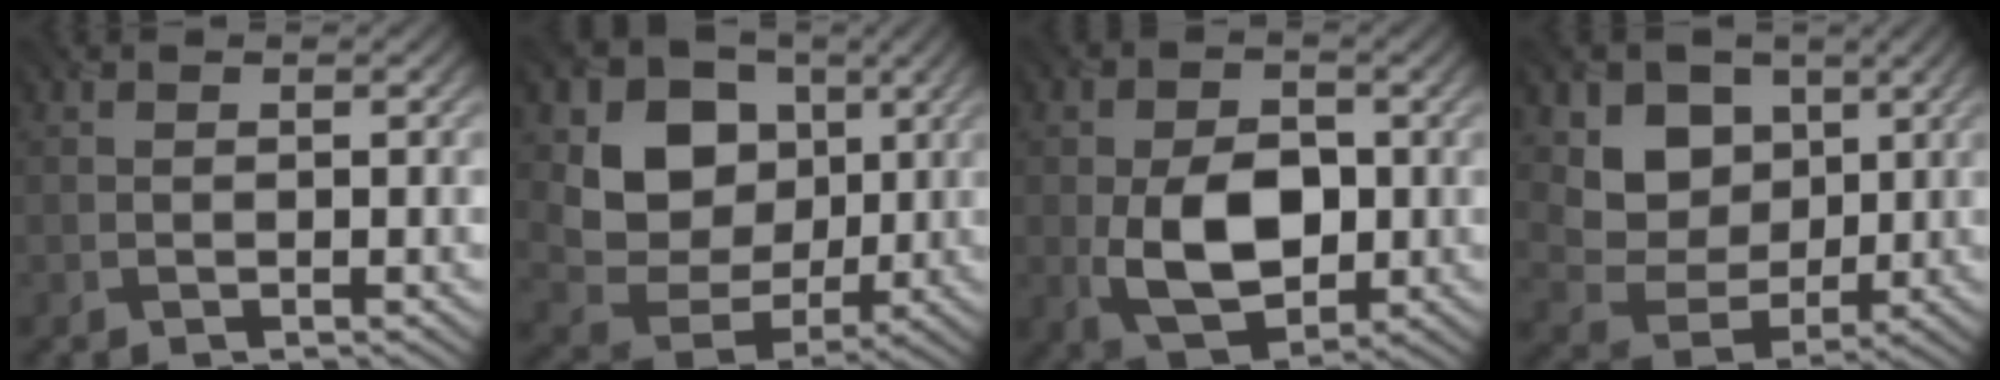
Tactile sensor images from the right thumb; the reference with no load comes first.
{"total": 10.7, "force": [3.0, 8.7, 5.4], "torque": [-0.116, -0.014, 0.045]}
{"total": 8.9, "force": [-1.2, 5.8, 6.7], "torque": [-0.133, -0.011, -0.023]}
{"total": 8.3, "force": [3.4, 6.5, 3.8], "torque": [-0.096, -0.029, 0.065]}